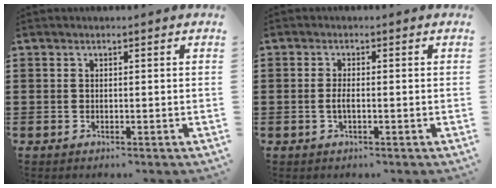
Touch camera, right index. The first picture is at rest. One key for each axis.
{"total": 1.9, "fx": -0.4, "fy": 0.5, "fz": 1.8, "tx": -0.041, "ty": -0.003, "tz": -0.009}